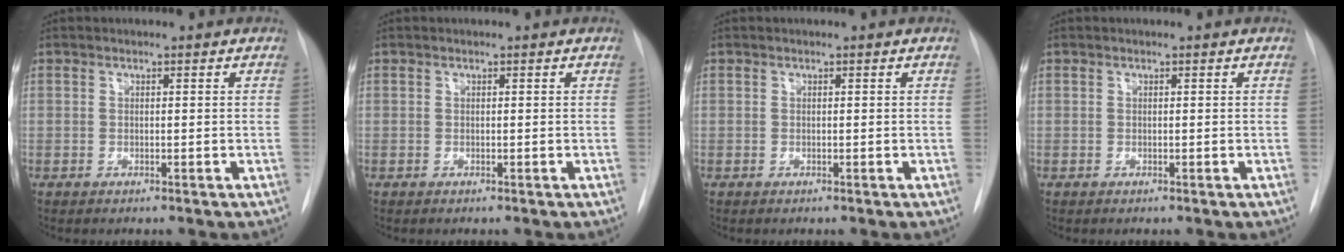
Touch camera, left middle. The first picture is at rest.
{"total": 0.0}
{"total": 0.0}
{"total": 0.0}